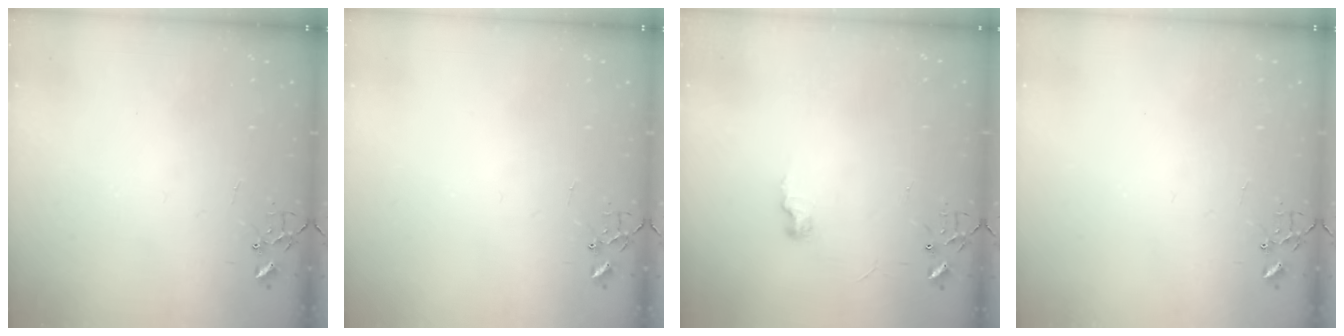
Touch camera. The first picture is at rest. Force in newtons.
{"total": 0.0}
{"total": 7.0, "press": 7.0, "slide": 0.6}
{"total": 0.0}